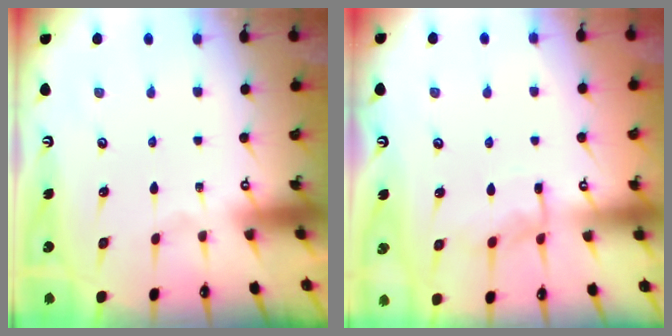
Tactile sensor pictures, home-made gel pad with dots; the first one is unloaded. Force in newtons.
{"total": 7.6, "press": 7.6, "slide": 0.5}